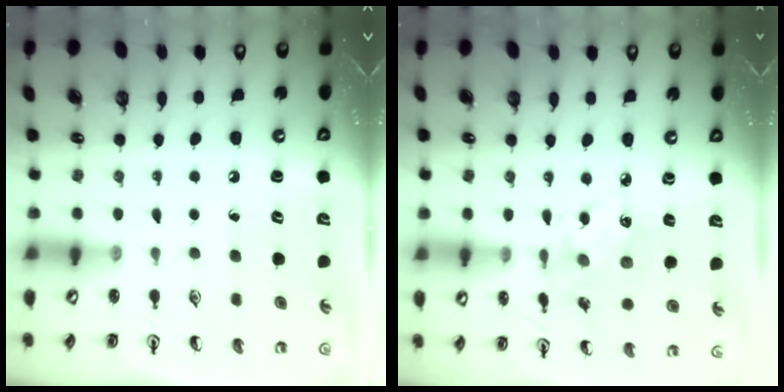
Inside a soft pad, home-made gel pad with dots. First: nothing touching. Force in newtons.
{"total": 7.6, "press": 7.6, "slide": 0.5}